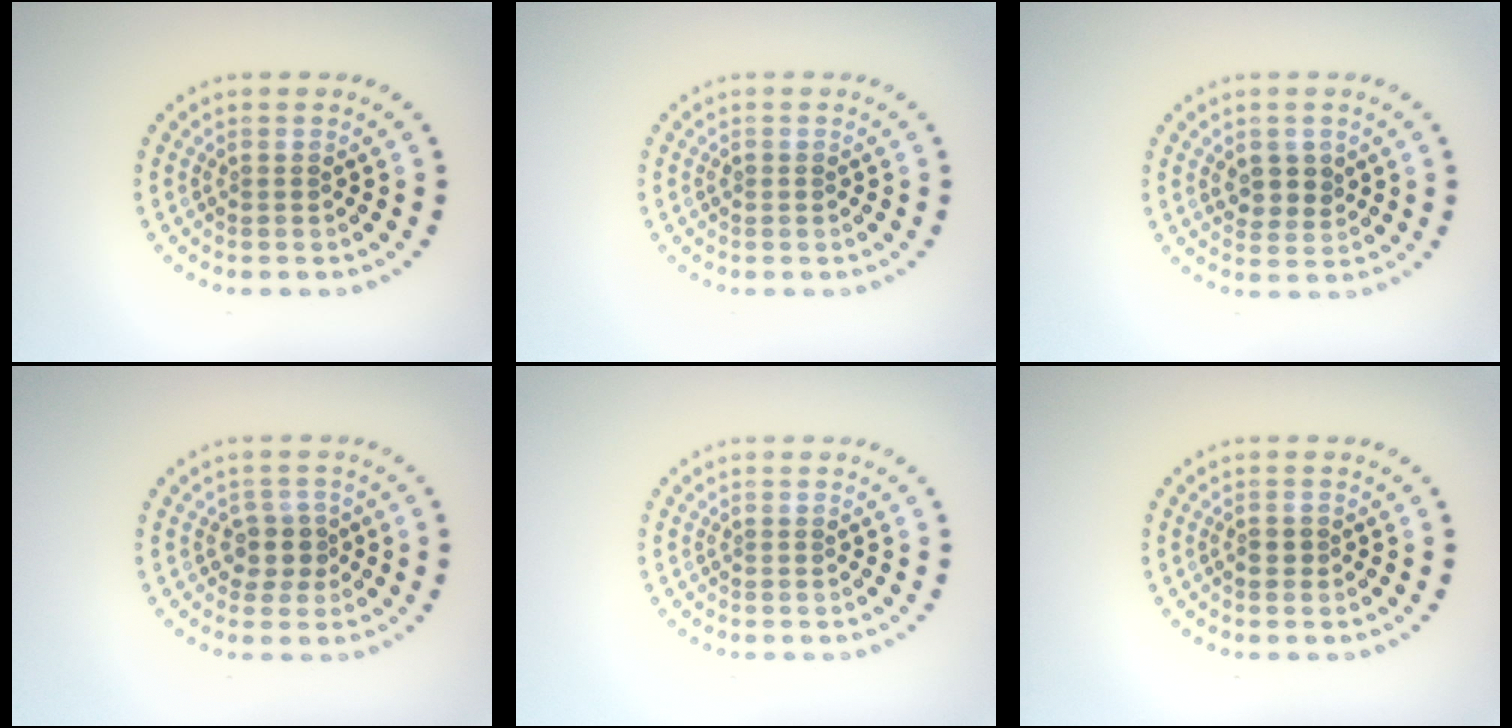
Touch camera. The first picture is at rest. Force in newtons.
{"total": 0.6, "press": 0.6, "slide": 0.2}
{"total": 2.5, "press": 2.3, "slide": 0.8}
{"total": 2.3, "press": 2.0, "slide": 1.2}
{"total": 0.0}
{"total": 1.0, "press": 1.0, "slide": 0.3}